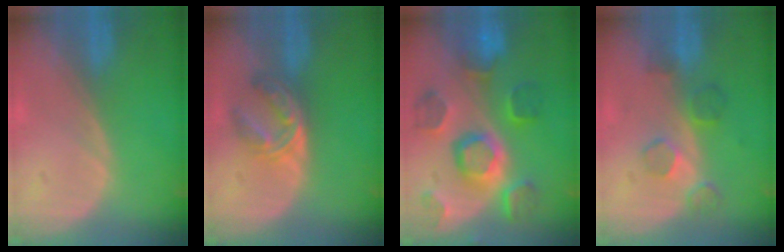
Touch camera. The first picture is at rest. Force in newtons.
{"total": 6.0, "press": 4.9, "slide": 3.4}
{"total": 11.3, "press": 10.0, "slide": 5.4}
{"total": 4.5, "press": 4.2, "slide": 1.6}